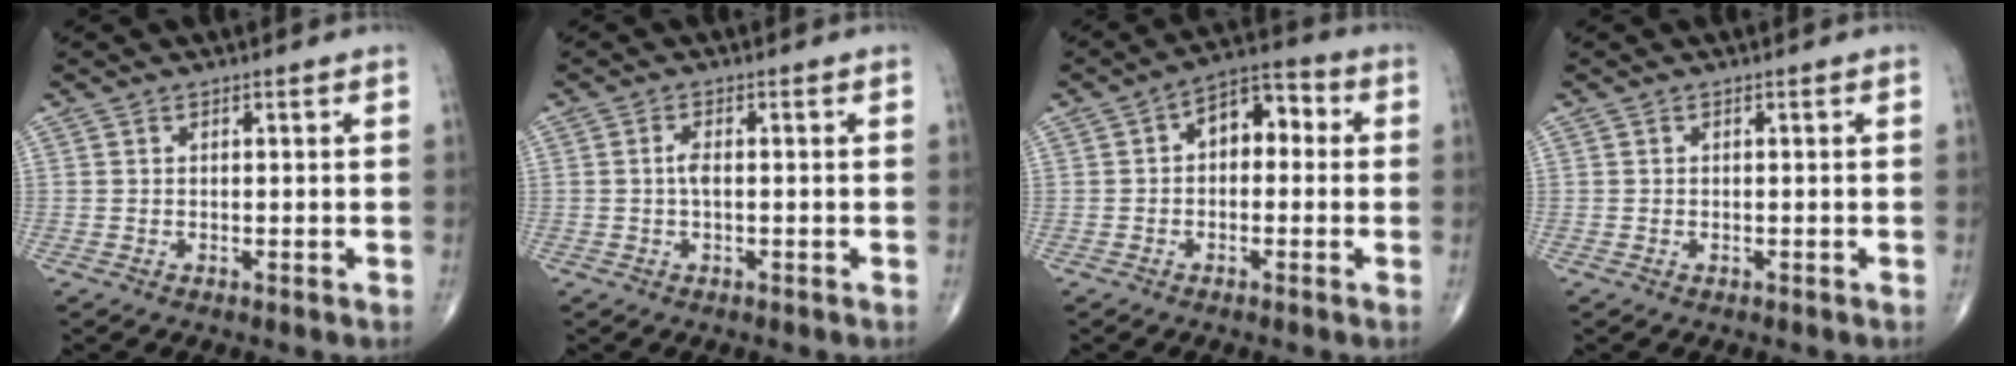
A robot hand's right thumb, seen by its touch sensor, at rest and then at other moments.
{"total": 1.8, "force": [-0.1, 0.6, 1.6], "torque": [-0.035, 0.001, -0.003]}
{"total": 8.0, "force": [0.7, 5.1, 6.1], "torque": [-0.057, 0.031, -0.004]}
{"total": 0.0}